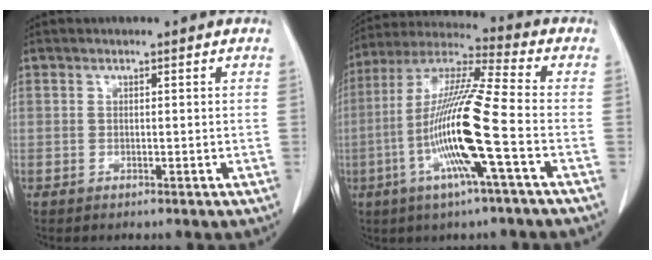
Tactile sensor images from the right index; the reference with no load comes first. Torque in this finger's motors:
{"motor_torque": [2.14, 0.00, 1.05, 0.21]}